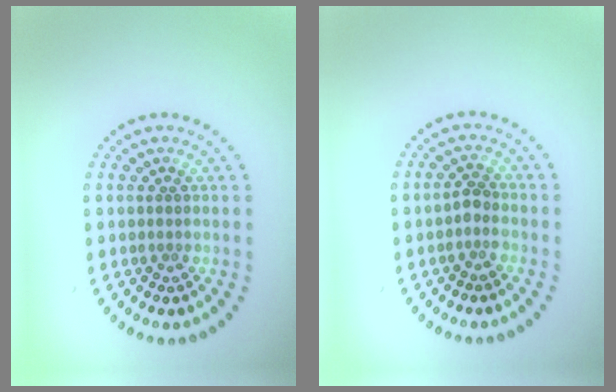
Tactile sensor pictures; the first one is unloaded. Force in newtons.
{"total": 1.3, "press": 1.1, "slide": 0.7}